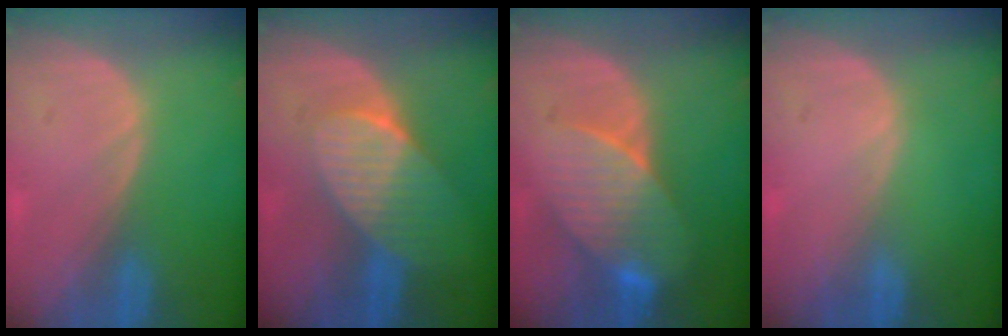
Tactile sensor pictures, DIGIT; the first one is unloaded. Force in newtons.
{"total": 7.8, "press": 7.0, "slide": 3.4}
{"total": 8.0, "press": 7.8, "slide": 2.0}
{"total": 0.0}